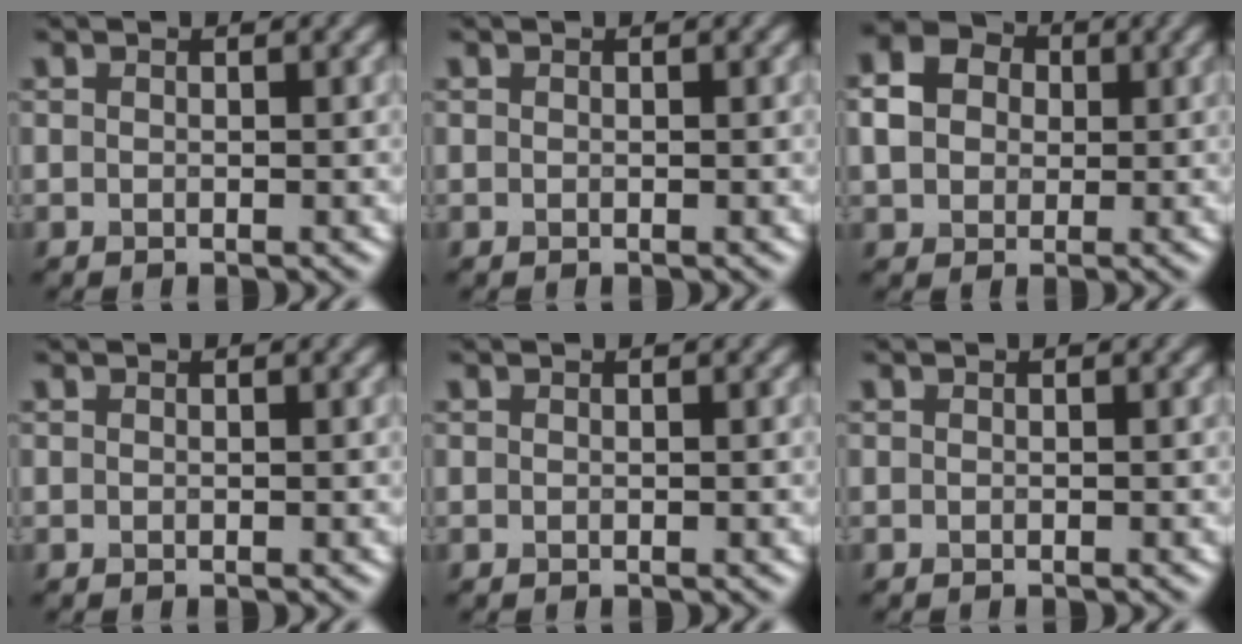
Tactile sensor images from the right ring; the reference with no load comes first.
{"total": 0.0}
{"total": 4.9, "force": [0.8, 4.1, 2.6], "torque": [-0.064, 0.009, 0.011]}
{"total": 0.0}
{"total": 0.0}
{"total": 0.0}